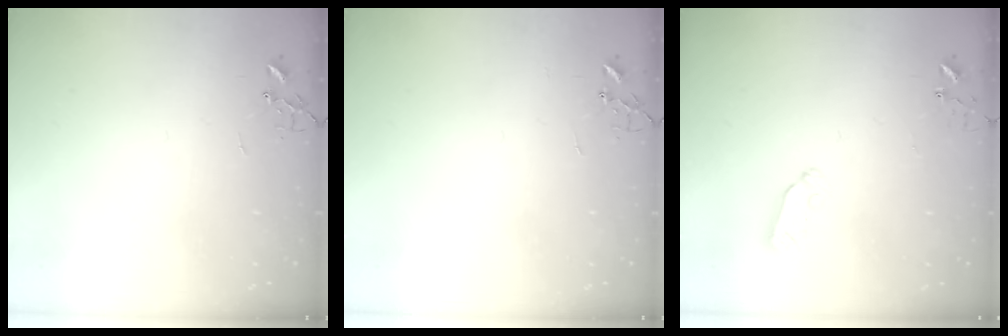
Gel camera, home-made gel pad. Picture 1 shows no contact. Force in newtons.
{"total": 0.0}
{"total": 3.7, "press": 3.6, "slide": 0.5}